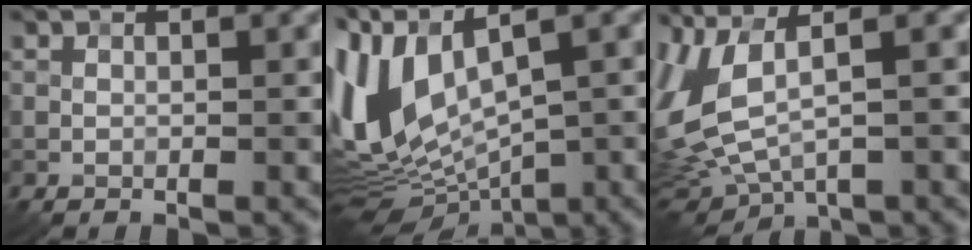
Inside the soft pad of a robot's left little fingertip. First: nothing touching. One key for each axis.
{"total": 9.9, "fx": 2.0, "fy": 5.2, "fz": 8.2, "tx": -0.194, "ty": -0.005, "tz": 0.041}
{"total": 7.6, "fx": 1.2, "fy": 3.1, "fz": 6.8, "tx": -0.172, "ty": -0.005, "tz": 0.028}